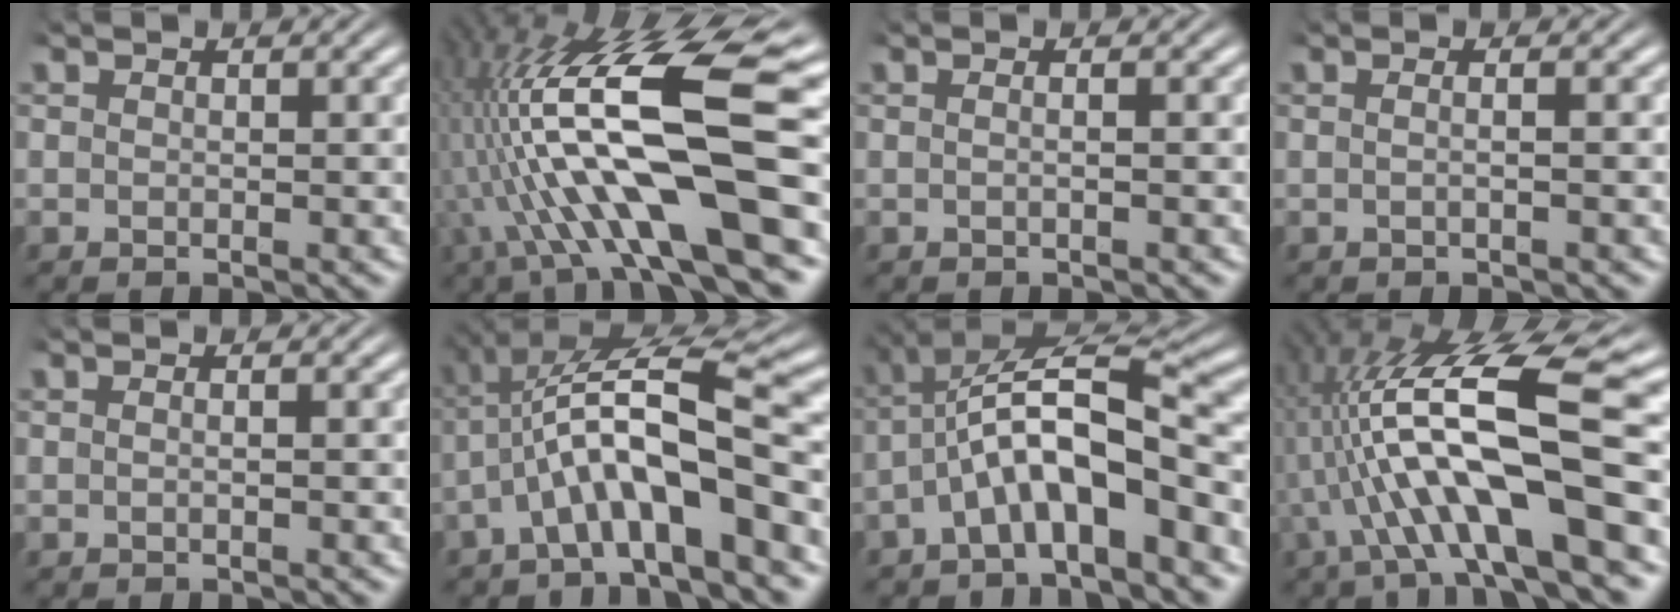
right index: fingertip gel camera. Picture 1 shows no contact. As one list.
[{"total": 14.0, "force": [-0.4, 5.3, 13.0], "torque": [-0.236, -0.009, 0.004]}, {"total": 1.0, "force": [-0.3, -0.3, 0.9], "torque": [-0.015, 0.002, -0.007]}, {"total": 1.3, "force": [-0.4, -0.4, 1.1], "torque": [-0.022, 0.000, -0.007]}, {"total": 0.7, "force": [-0.2, -0.3, 0.6], "torque": [-0.009, 0.003, -0.006]}, {"total": 8.8, "force": [-0.2, 4.0, 7.8], "torque": [-0.149, -0.003, 0.001]}, {"total": 7.5, "force": [-0.8, 4.2, 6.2], "torque": [-0.126, -0.019, -0.006]}, {"total": 11.6, "force": [0.3, 4.1, 10.8], "torque": [-0.201, 0.000, 0.010]}]